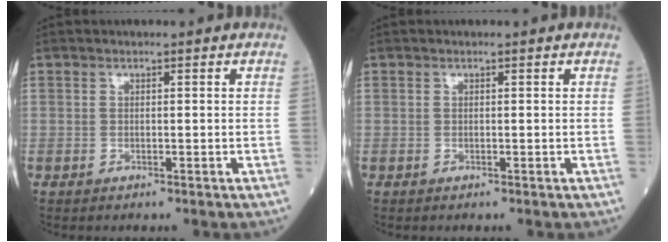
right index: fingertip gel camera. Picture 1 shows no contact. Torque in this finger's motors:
{"motor_torque": [0.00, 0.00, 0.00, -0.01]}